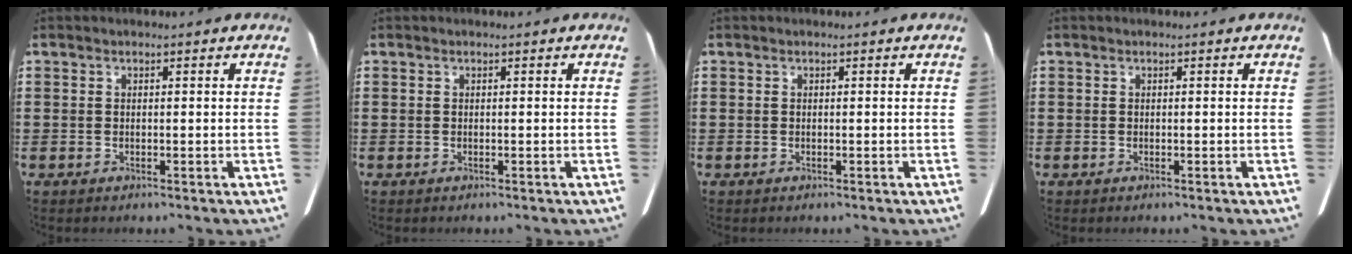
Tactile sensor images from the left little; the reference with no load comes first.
{"total": 0.0}
{"total": 0.0}
{"total": 0.0}